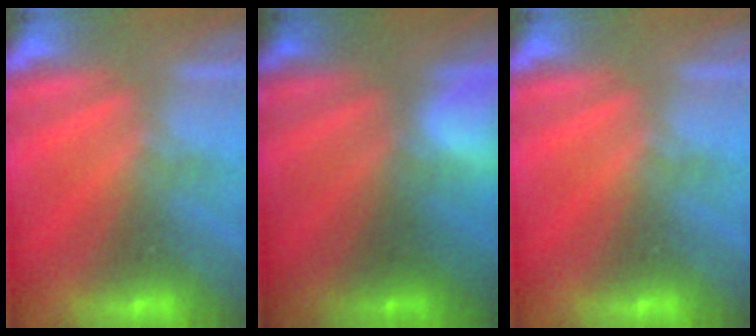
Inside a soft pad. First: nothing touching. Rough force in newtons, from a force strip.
{"total": 2.6}
{"total": 0.0}